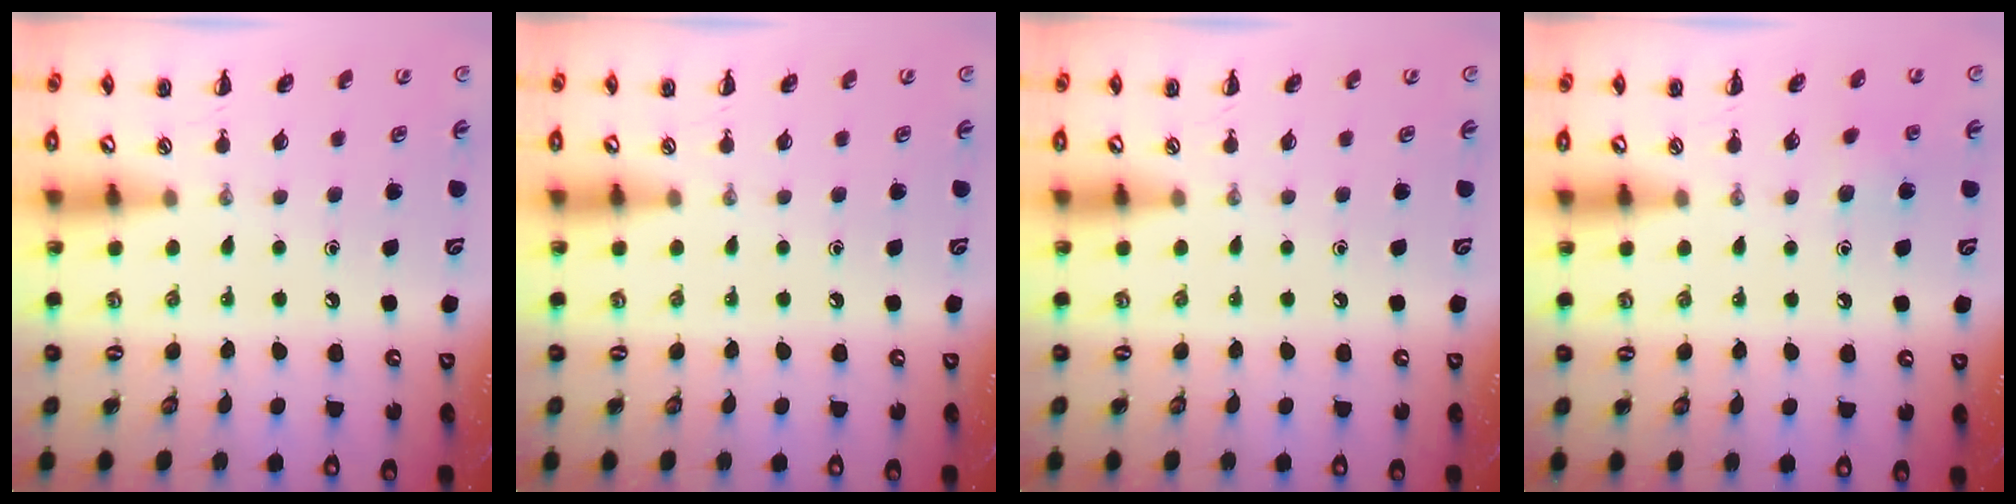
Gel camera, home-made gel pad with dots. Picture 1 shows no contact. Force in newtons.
{"total": 0.0}
{"total": 0.0}
{"total": 6.1, "press": 5.9, "slide": 1.7}